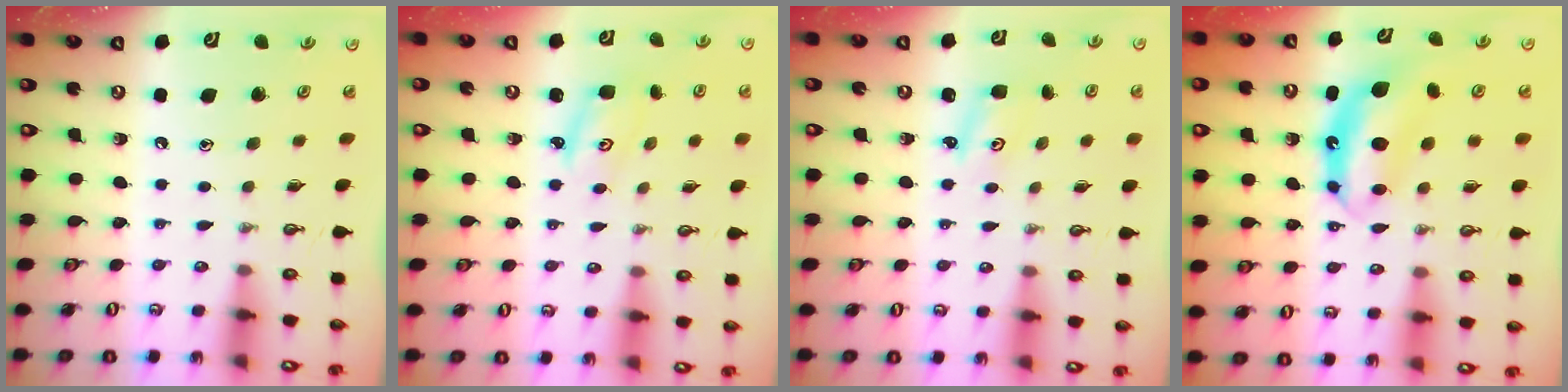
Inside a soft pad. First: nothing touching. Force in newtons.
{"total": 3.2, "press": 3.2, "slide": 0.1}
{"total": 1.8, "press": 1.8, "slide": 0.3}
{"total": 7.3, "press": 7.3, "slide": 0.3}